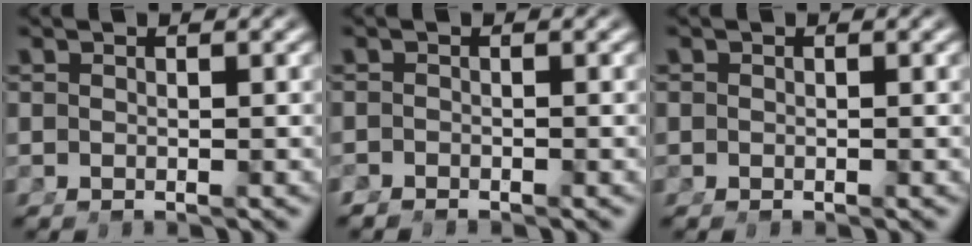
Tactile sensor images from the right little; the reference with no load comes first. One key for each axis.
{"total": 1.1, "fx": -1.1, "fy": -0.1, "fz": -0.1, "tx": 0.002, "ty": -0.011, "tz": -0.015}
{"total": 0.6, "fx": -0.2, "fy": 0.6, "fz": 0.0, "tx": -0.005, "ty": -0.008, "tz": 0.000}